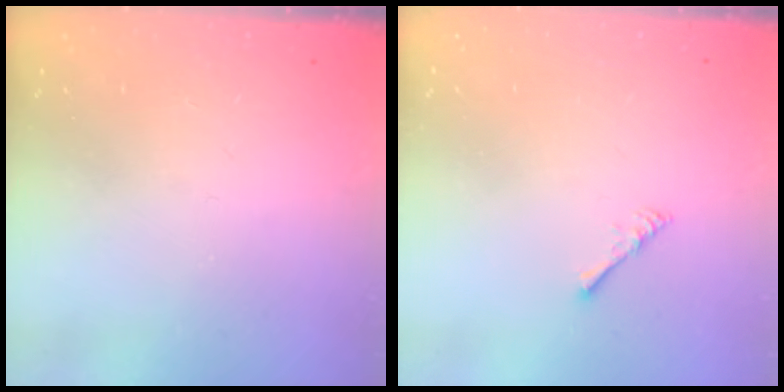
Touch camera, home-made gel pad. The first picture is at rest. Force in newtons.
{"total": 1.7, "press": 1.6, "slide": 0.4}